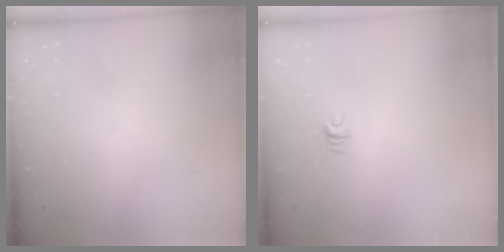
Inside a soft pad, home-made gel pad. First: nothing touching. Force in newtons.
{"total": 4.6, "press": 4.5, "slide": 0.5}